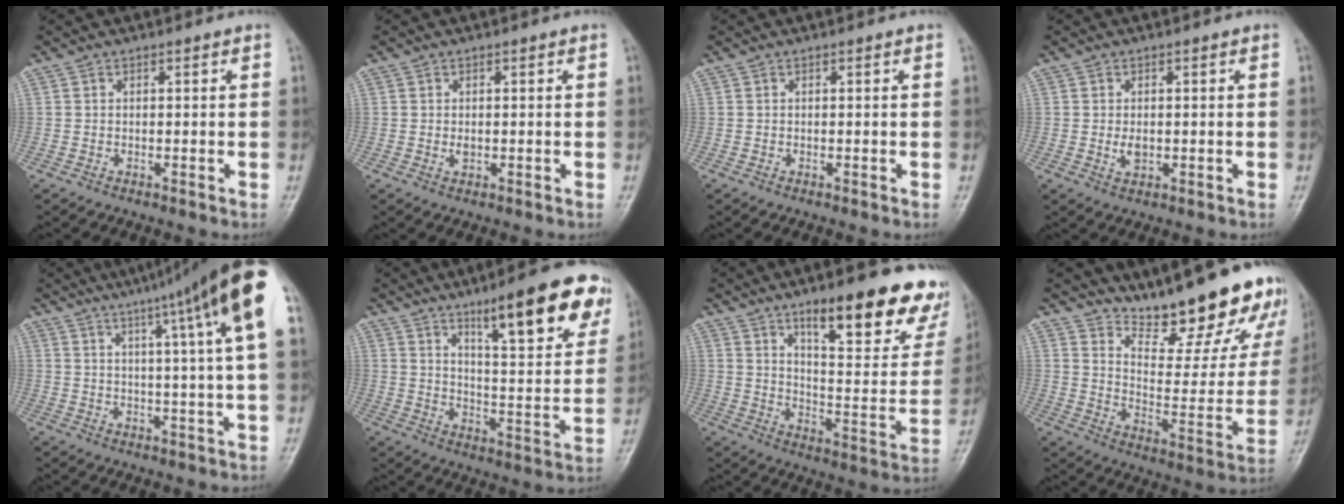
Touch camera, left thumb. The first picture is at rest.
{"total": 1.1, "force": [0.1, 0.8, 0.8], "torque": [-0.010, -0.001, 0.002]}
{"total": 0.0}
{"total": 2.2, "force": [-0.1, 1.5, 1.7], "torque": [-0.025, -0.004, 0.001]}
{"total": 17.6, "force": [8.6, 0.1, 15.4], "torque": [-0.214, -0.003, 0.105]}
{"total": 18.8, "force": [11.5, 4.2, 14.2], "torque": [-0.157, -0.052, 0.169]}
{"total": 22.4, "force": [14.3, 6.8, 15.8], "torque": [-0.159, -0.072, 0.205]}
{"total": 22.8, "force": [19.1, 6.3, 10.8], "torque": [-0.106, -0.136, 0.264]}